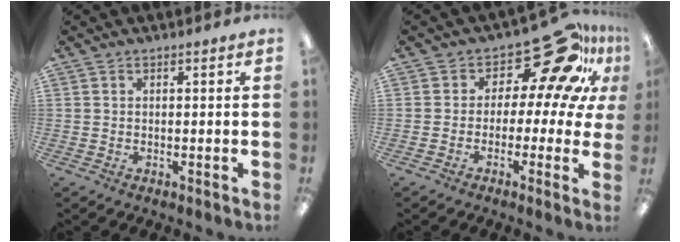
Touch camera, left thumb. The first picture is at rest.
{"total": 16.6, "force": [10.1, 7.1, 11.0], "torque": [-0.162, -0.077, 0.162]}